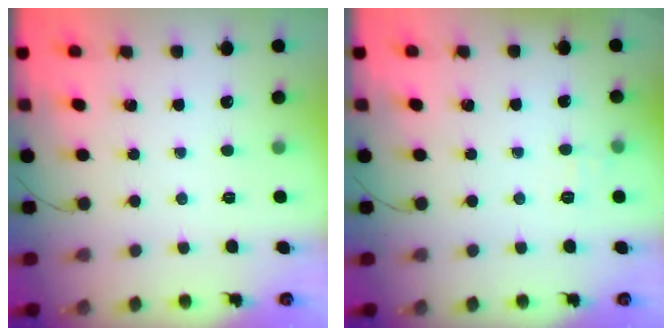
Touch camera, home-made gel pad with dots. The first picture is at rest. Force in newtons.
{"total": 5.3, "press": 5.1, "slide": 1.5}